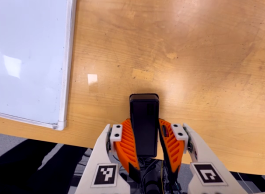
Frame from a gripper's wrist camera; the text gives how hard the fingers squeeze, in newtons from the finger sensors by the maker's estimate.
{"total": 7.2, "left": 5.4, "right": 9.1}